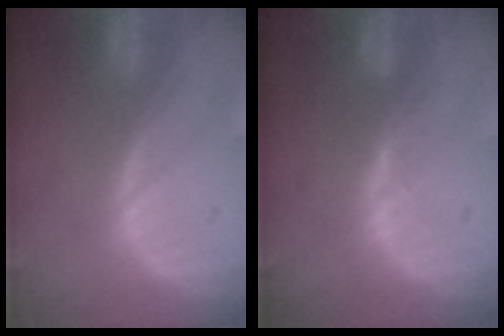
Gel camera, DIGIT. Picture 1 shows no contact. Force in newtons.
{"total": 2.4, "press": 1.8, "slide": 1.5}